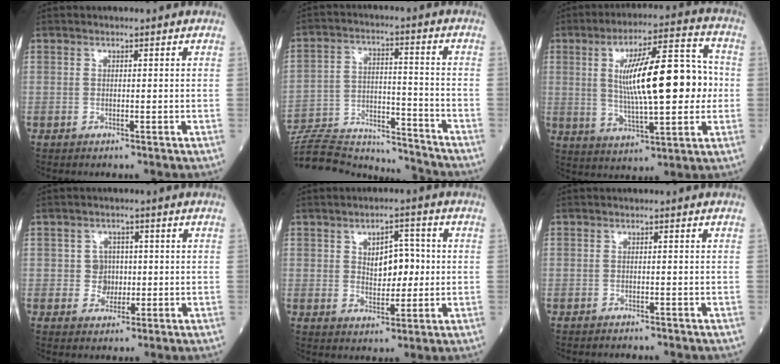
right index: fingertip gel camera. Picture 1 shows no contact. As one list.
[{"total": 20.7, "force": [-19.9, 3.4, 4.4], "torque": [-0.115, 0.012, -0.306]}, {"total": 16.8, "force": [1.2, 3.8, 16.3], "torque": [-0.270, 0.026, 0.022]}, {"total": 2.9, "force": [0.1, 2.9, 0.7], "torque": [-0.004, 0.008, 0.004]}, {"total": 6.0, "force": [0.7, 3.3, 5.0], "torque": [-0.073, 0.010, 0.017]}, {"total": 1.6, "force": [-1.5, 0.3, 0.3], "torque": [-0.010, -0.003, -0.018]}]